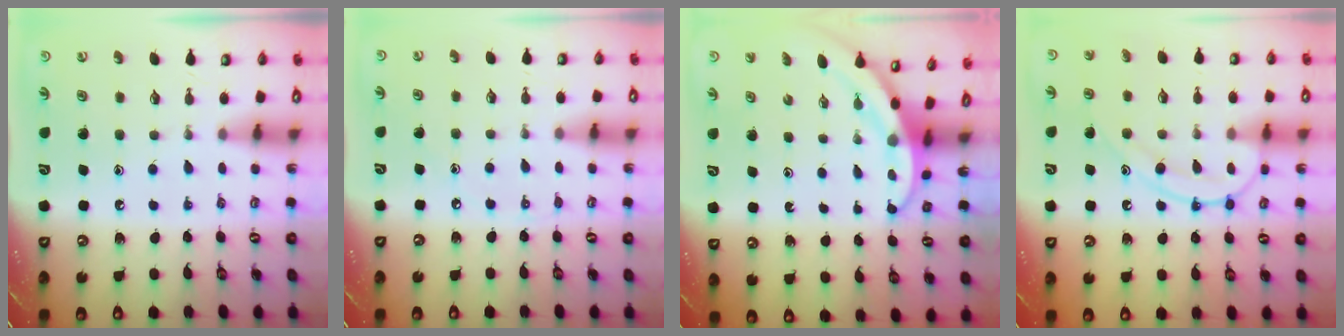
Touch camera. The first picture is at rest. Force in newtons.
{"total": 2.8, "press": 2.8, "slide": 0.3}
{"total": 3.2, "press": 3.2, "slide": 0.1}
{"total": 11.9, "press": 11.9, "slide": 0.8}